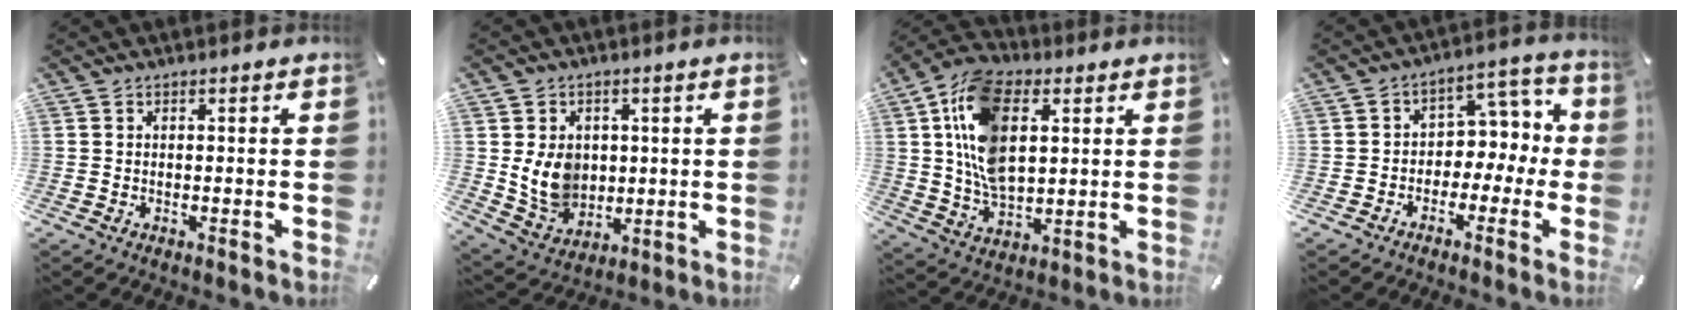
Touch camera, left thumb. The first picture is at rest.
{"total": 9.9, "force": [1.4, 8.5, 4.9], "torque": [-0.115, -0.009, 0.030]}
{"total": 16.7, "force": [4.5, 10.8, 12.0], "torque": [-0.277, 0.001, 0.078]}
{"total": 7.7, "force": [-0.5, 6.8, 3.4], "torque": [-0.040, 0.008, -0.012]}